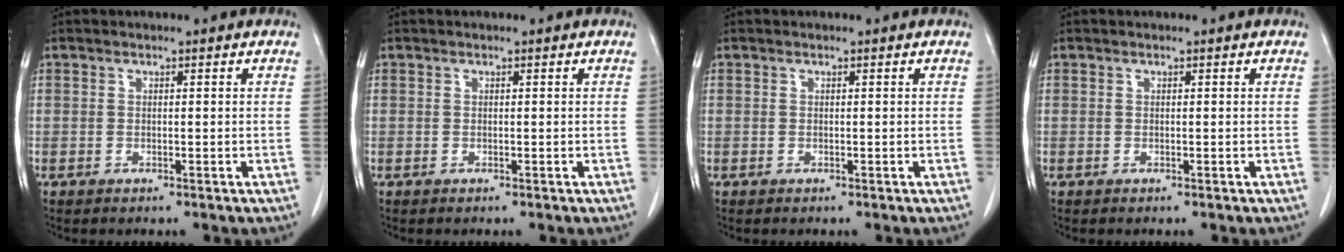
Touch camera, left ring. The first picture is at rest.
{"total": 0.0}
{"total": 0.0}
{"total": 0.0}